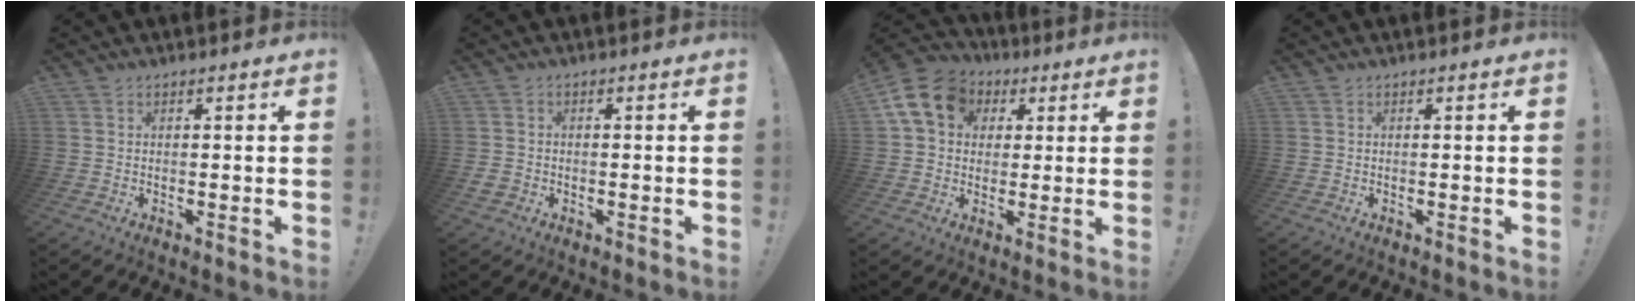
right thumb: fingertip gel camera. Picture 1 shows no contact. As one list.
[{"total": 1.8, "force": [-0.7, 1.4, 0.8], "torque": [-0.017, 0.005, -0.012]}, {"total": 13.7, "force": [4.2, 11.0, 7.2], "torque": [-0.113, -0.006, 0.083]}, {"total": 0.0}]